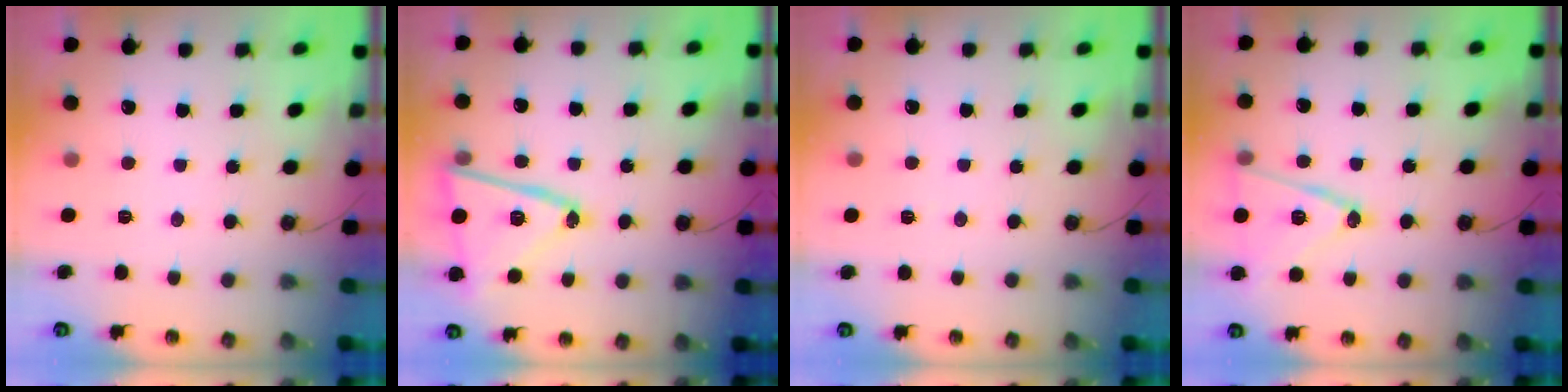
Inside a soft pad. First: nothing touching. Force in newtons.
{"total": 17.2, "press": 17.2, "slide": 1.1}
{"total": 2.5, "press": 1.7, "slide": 1.8}
{"total": 15.1, "press": 14.7, "slide": 3.5}